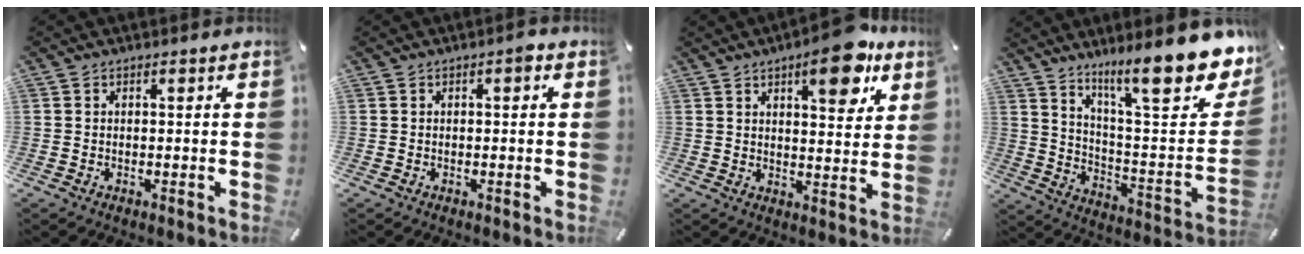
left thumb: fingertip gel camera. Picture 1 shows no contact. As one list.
[{"total": 1.9, "force": [0.2, 0.8, 1.7], "torque": [-0.026, 0.006, -0.001]}, {"total": 12.5, "force": [7.4, 4.7, 8.9], "torque": [-0.106, -0.040, 0.118]}, {"total": 21.6, "force": [15.8, 5.1, 13.8], "torque": [-0.207, -0.122, 0.253]}]